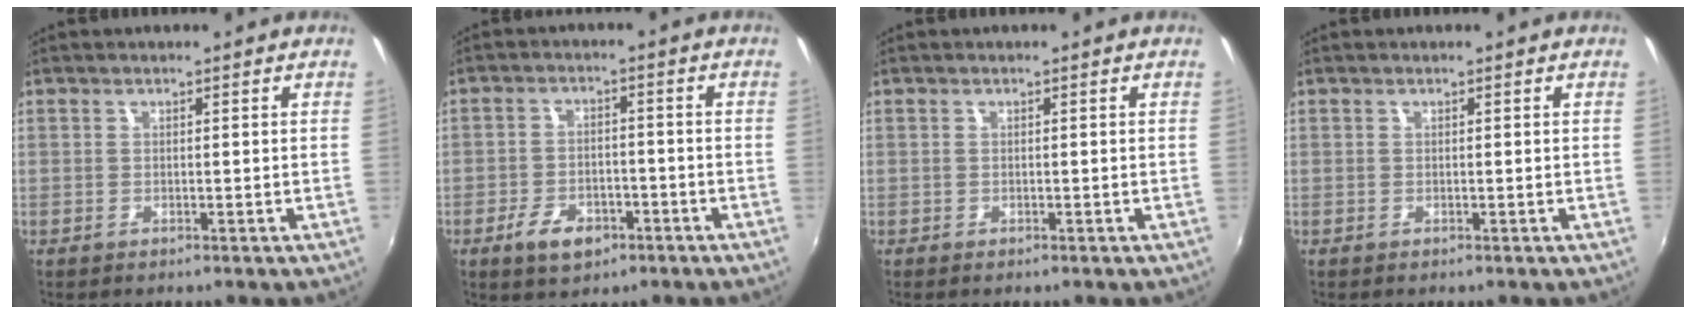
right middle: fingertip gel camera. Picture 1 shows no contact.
{"total": 6.4, "force": [-3.9, 3.2, 3.9], "torque": [-0.096, -0.005, -0.064]}
{"total": 0.8, "force": [0.1, -0.8, -0.2], "torque": [0.007, -0.005, 0.001]}
{"total": 0.0}